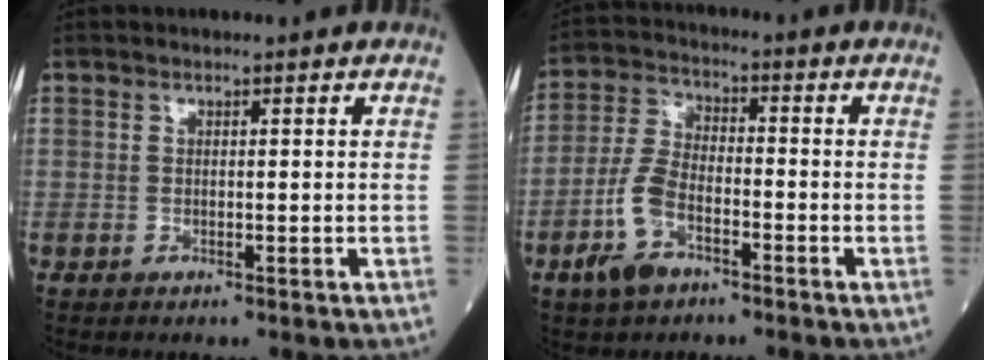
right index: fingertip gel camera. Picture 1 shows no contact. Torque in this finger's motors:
{"motor_torque": [1.07, -0.64, 0.51, 0.10]}